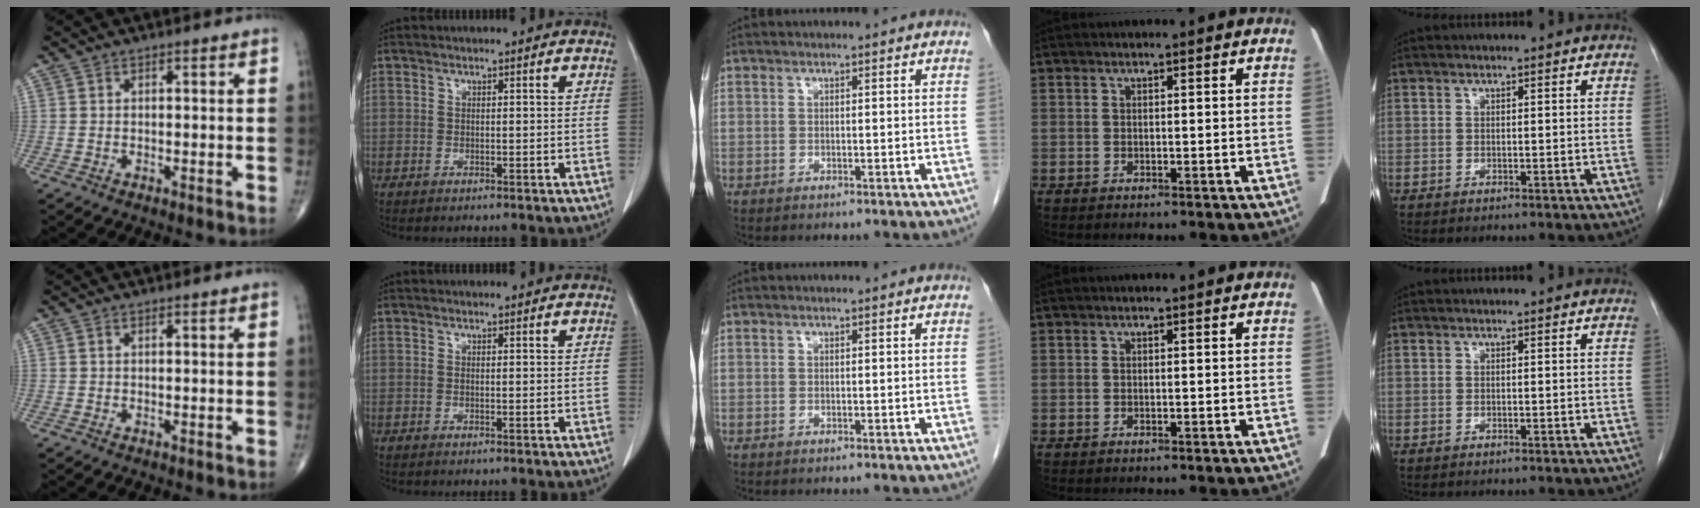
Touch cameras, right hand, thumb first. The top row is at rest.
{}